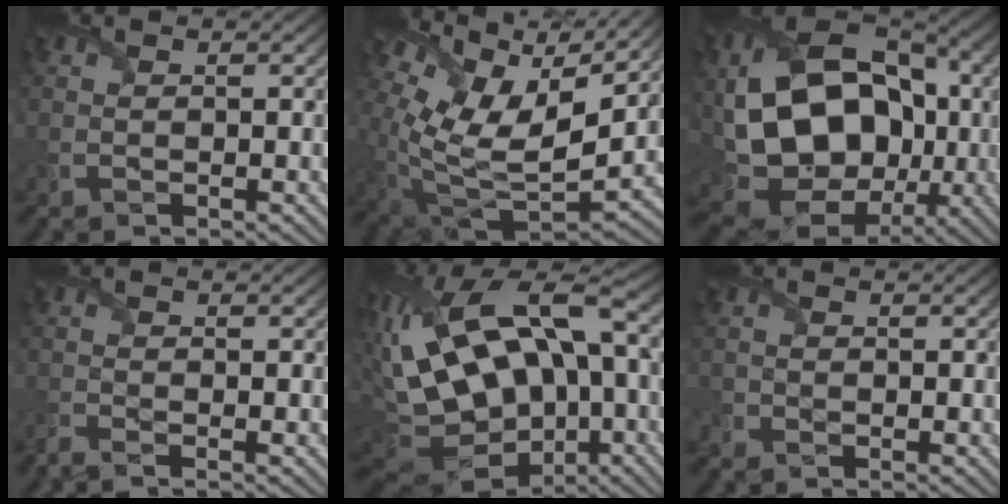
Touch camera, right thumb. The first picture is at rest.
{"total": 15.2, "force": [7.4, 7.3, 11.1], "torque": [-0.255, 0.016, 0.135]}
{"total": 19.1, "force": [-0.3, 14.0, 13.0], "torque": [-0.250, -0.027, 0.015]}
{"total": 1.7, "force": [-1.5, 0.1, 0.7], "torque": [-0.020, -0.011, -0.042]}
{"total": 21.9, "force": [0.4, 12.6, 18.0], "torque": [-0.367, -0.016, 0.024]}
{"total": 1.1, "force": [-0.9, 0.7, 0.2], "torque": [-0.007, -0.005, -0.020]}